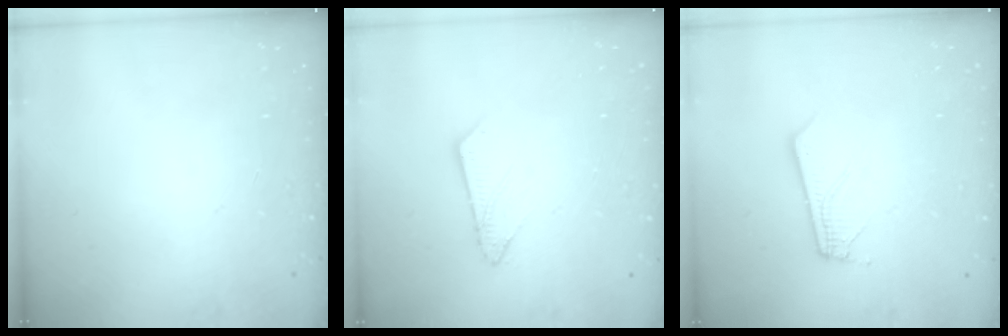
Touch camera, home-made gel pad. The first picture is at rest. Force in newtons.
{"total": 5.3, "press": 5.3, "slide": 0.4}
{"total": 4.3, "press": 4.3, "slide": 0.3}